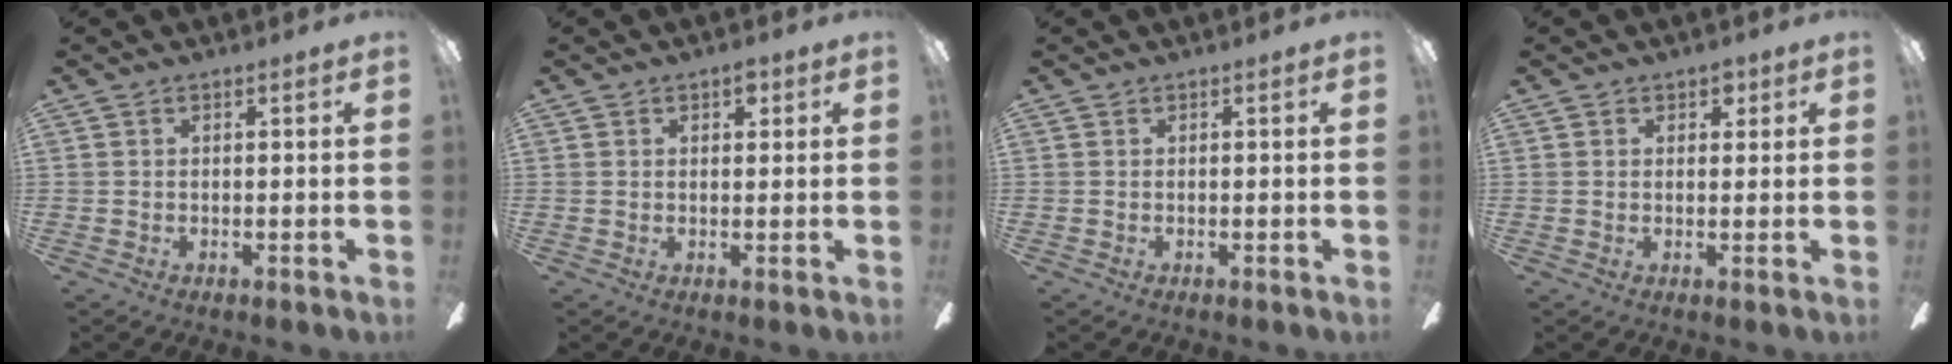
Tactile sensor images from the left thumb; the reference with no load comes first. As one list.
[{"total": 2.6, "force": [1.3, 1.5, 1.7], "torque": [-0.012, -0.002, 0.017]}, {"total": 0.0}, {"total": 2.6, "force": [1.4, 1.7, 1.3], "torque": [-0.010, 0.001, 0.021]}]